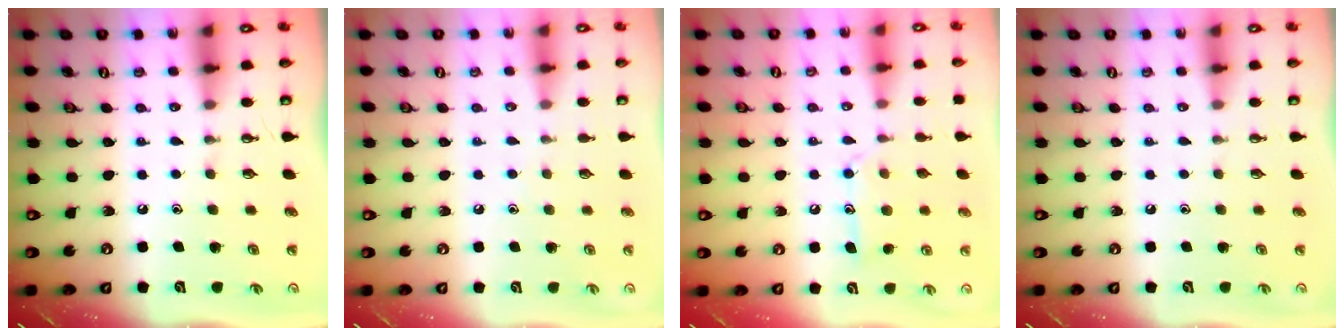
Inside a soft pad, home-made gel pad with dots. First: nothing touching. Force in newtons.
{"total": 4.5, "press": 4.4, "slide": 0.6}
{"total": 12.4, "press": 12.4, "slide": 0.8}
{"total": 0.0}